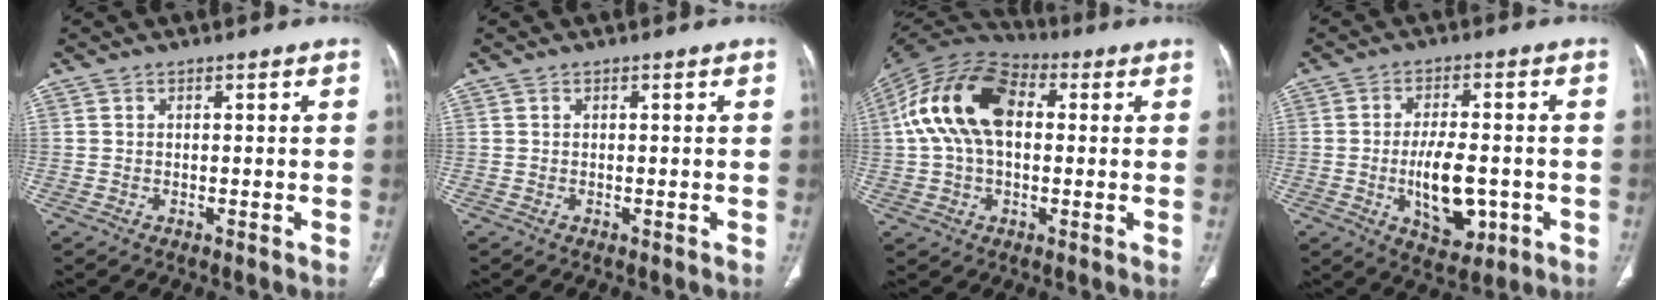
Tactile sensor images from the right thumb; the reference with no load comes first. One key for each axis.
{"total": 0.0}
{"total": 17.2, "fx": 2.5, "fy": 10.8, "fz": 13.2, "tx": -0.250, "ty": 0.037, "tz": 0.037}
{"total": 10.5, "fx": -2.3, "fy": 5.2, "fz": 8.8, "tx": -0.128, "ty": 0.005, "tz": -0.028}